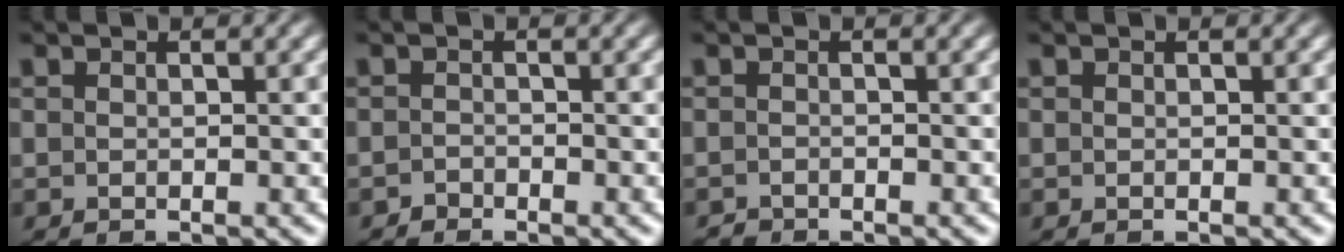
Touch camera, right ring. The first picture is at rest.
{"total": 1.3, "force": [-1.2, 0.1, -0.6], "torque": [0.008, -0.010, -0.017]}
{"total": 1.3, "force": [-1.2, 0.2, -0.4], "torque": [0.003, -0.009, -0.017]}
{"total": 0.0}